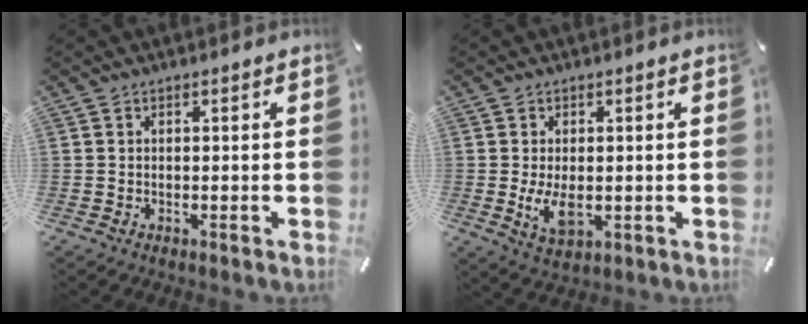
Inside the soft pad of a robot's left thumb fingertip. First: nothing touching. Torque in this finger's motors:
{"motor_torque": [0.10, 0.29, 0.26, -0.24, 0.09]}